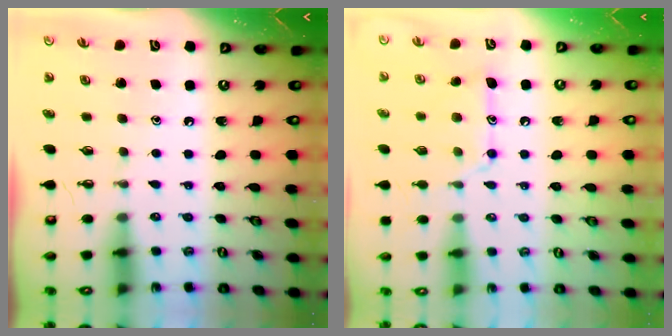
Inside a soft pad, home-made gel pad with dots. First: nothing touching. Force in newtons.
{"total": 12.5, "press": 12.5, "slide": 0.8}